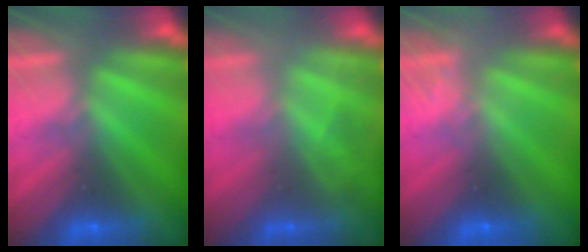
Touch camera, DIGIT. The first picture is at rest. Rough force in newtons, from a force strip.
{"total": 2.6}
{"total": 1.6}